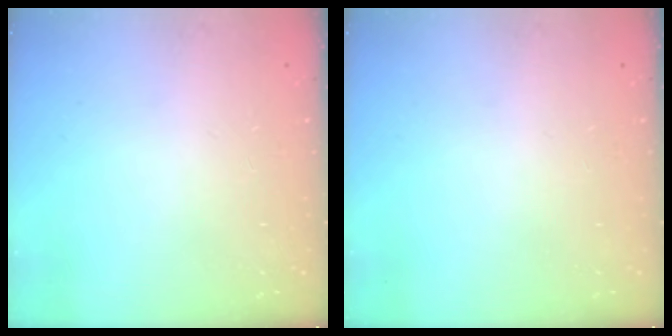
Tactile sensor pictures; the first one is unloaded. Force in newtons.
{"total": 0.0}